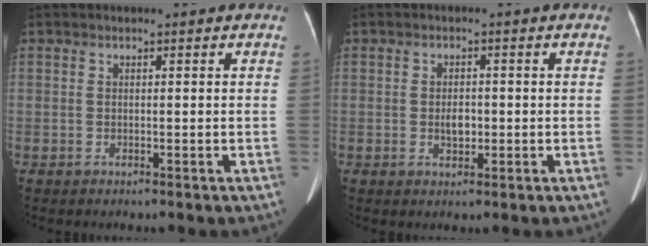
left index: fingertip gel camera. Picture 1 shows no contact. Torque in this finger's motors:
{"motor_torque": [0.49, 0.15, 0.09, 0.01]}